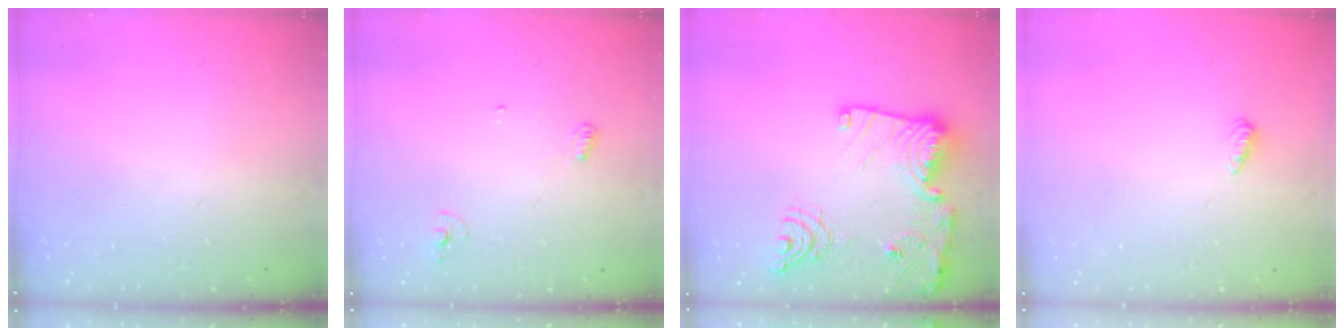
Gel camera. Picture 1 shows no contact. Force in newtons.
{"total": 5.4, "press": 5.2, "slide": 1.4}
{"total": 19.2, "press": 19.2, "slide": 1.7}
{"total": 4.1, "press": 4.1, "slide": 0.5}